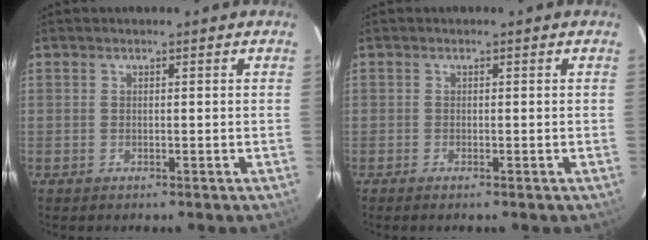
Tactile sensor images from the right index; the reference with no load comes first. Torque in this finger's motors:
{"motor_torque": [0.12, 0.04, -0.01, 0.00]}